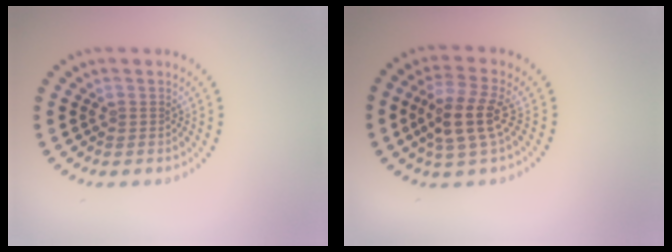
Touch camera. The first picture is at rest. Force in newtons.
{"total": 3.9, "press": 3.5, "slide": 1.6}